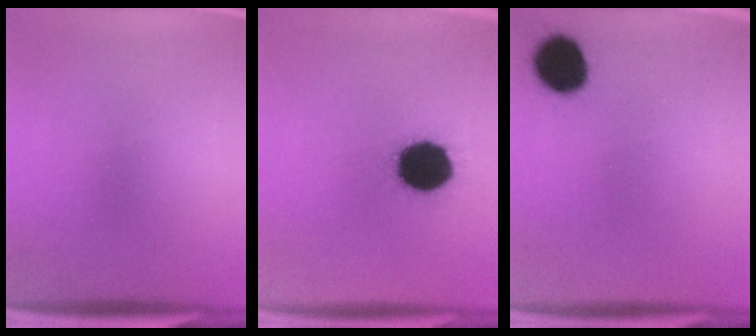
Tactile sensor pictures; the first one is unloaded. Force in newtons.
{"total": 16.9}
{"total": 9.2}